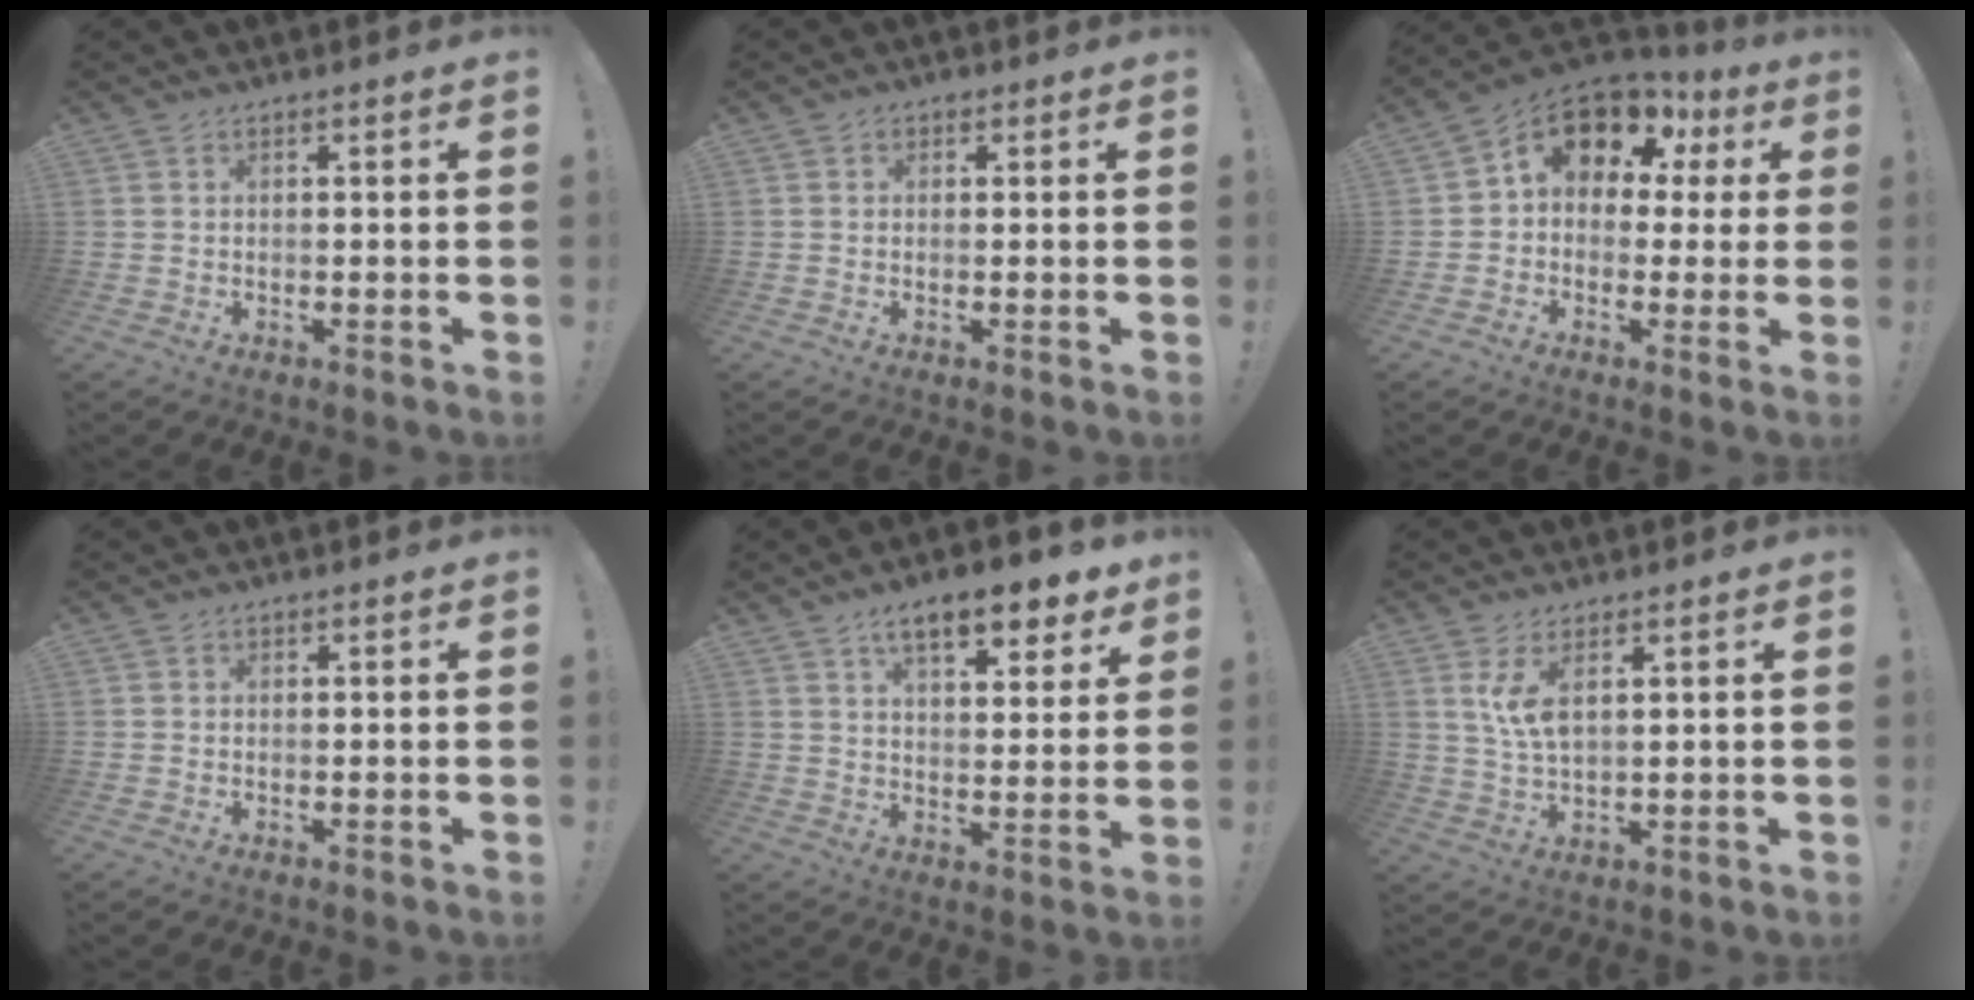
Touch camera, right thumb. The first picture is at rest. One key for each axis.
{"total": 1.3, "fx": 0.2, "fy": 1.2, "fz": 0.5, "tx": -0.003, "ty": 0.004, "tz": 0.001}
{"total": 11.5, "fx": 6.0, "fy": 7.3, "fz": 6.6, "tx": -0.111, "ty": -0.033, "tz": 0.110}
{"total": 0.0}
{"total": 11.2, "fx": 7.3, "fy": 3.6, "fz": 7.7, "tx": -0.113, "ty": -0.039, "tz": 0.121}
{"total": 6.3, "fx": 2.8, "fy": 2.3, "fz": 5.2, "tx": -0.100, "ty": -0.015, "tz": 0.047}